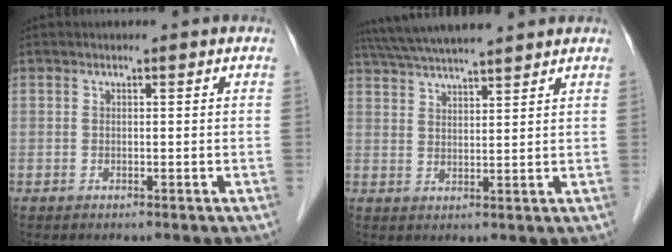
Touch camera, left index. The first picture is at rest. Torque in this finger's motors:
{"motor_torque": [0.46, -0.36, 0.40, 0.10]}